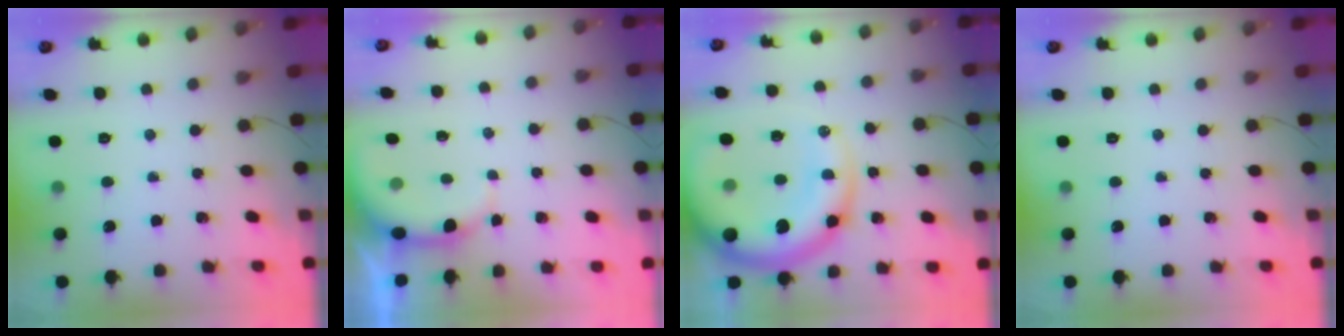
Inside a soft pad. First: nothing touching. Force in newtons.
{"total": 4.8, "press": 4.7, "slide": 0.8}
{"total": 20.8, "press": 20.2, "slide": 5.0}
{"total": 0.0}